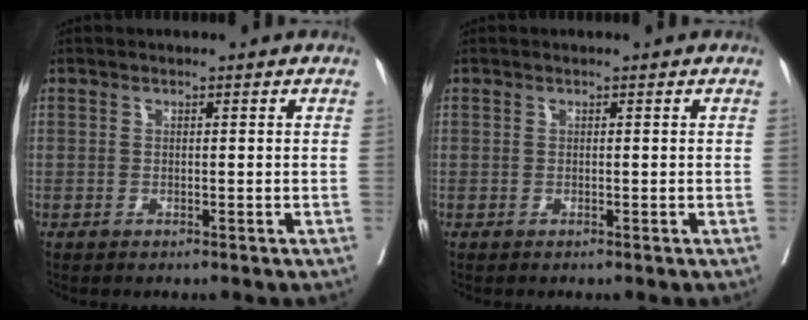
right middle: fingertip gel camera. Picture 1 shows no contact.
{"total": 0.0}